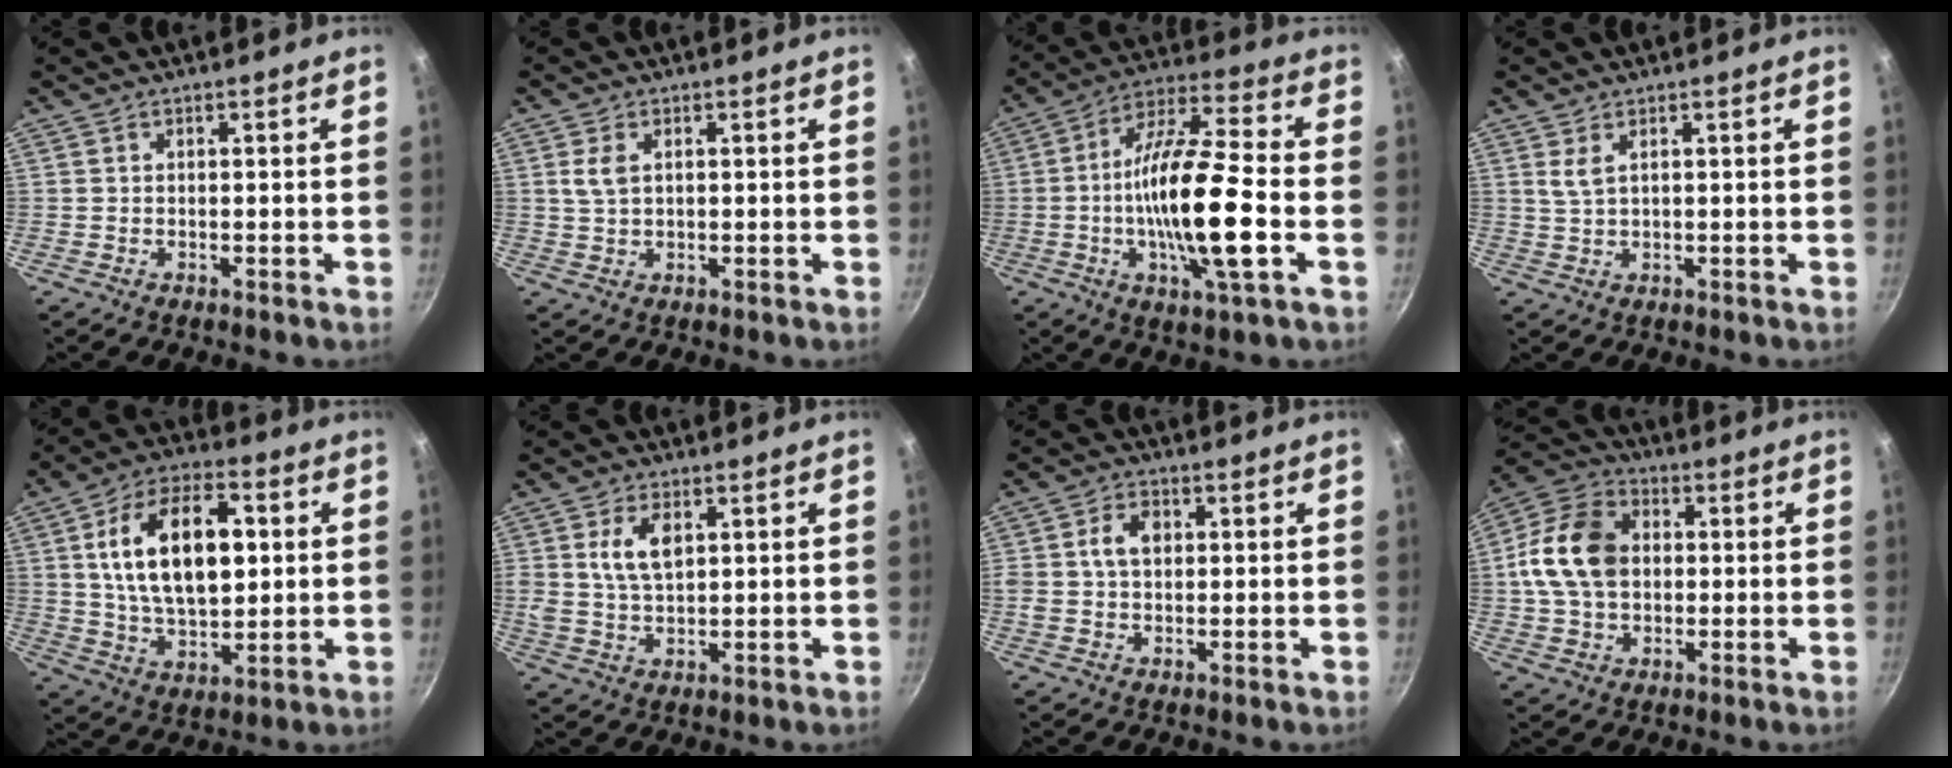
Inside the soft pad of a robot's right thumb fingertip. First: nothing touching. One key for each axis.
{"total": 3.4, "fx": 0.9, "fy": 2.0, "fz": 2.6, "tx": -0.050, "ty": 0.002, "tz": 0.017}
{"total": 19.0, "fx": -3.3, "fy": 4.4, "fz": 18.2, "tx": -0.326, "ty": 0.026, "tz": -0.072}
{"total": 2.4, "fx": 1.0, "fy": 1.0, "fz": 2.0, "tx": -0.039, "ty": -0.006, "tz": 0.023}
{"total": 19.4, "fx": 3.4, "fy": 11.0, "fz": 15.7, "tx": -0.244, "ty": 0.002, "tz": 0.056}
{"total": 7.0, "fx": 2.2, "fy": 3.9, "fz": 5.4, "tx": -0.096, "ty": -0.010, "tz": 0.041}
{"total": 5.5, "fx": 0.9, "fy": 3.9, "fz": 3.7, "tx": -0.054, "ty": 0.009, "tz": 0.010}
{"total": 14.4, "fx": 1.0, "fy": 10.7, "fz": 9.6, "tx": -0.157, "ty": 0.019, "tz": 0.003}